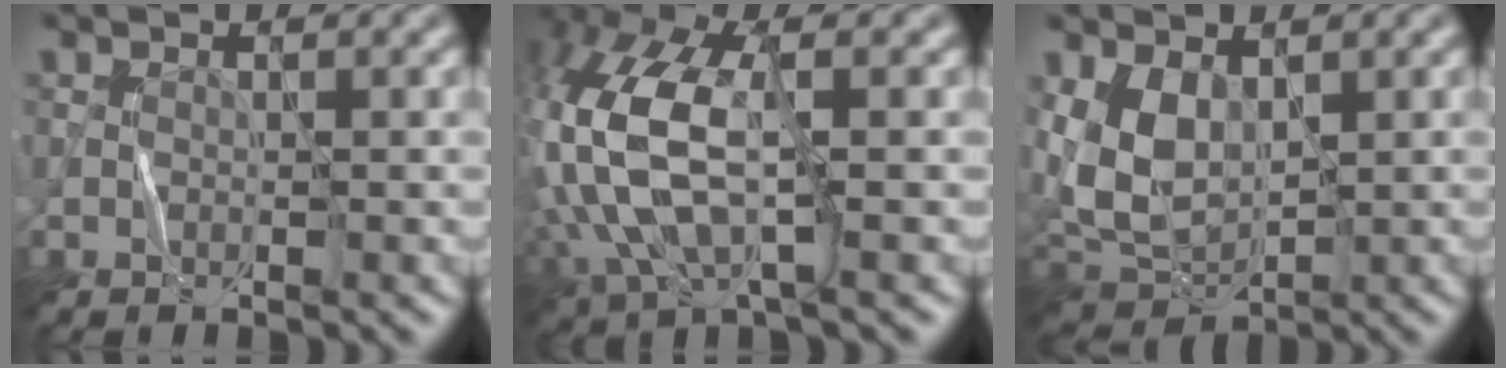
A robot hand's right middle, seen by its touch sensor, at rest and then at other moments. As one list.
[{"total": 10.8, "force": [0.1, 5.0, 9.6], "torque": [-0.233, 0.010, -0.006]}, {"total": 5.6, "force": [1.4, 3.6, 4.2], "torque": [-0.100, -0.010, 0.030]}]